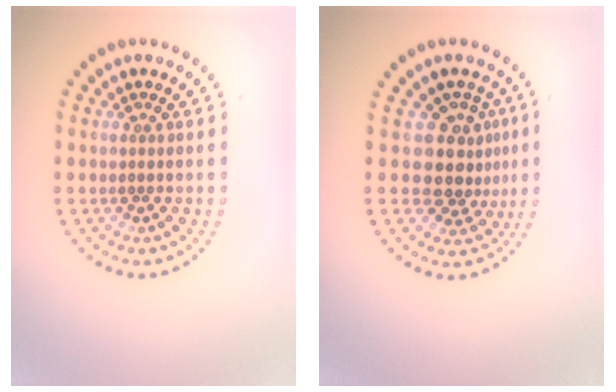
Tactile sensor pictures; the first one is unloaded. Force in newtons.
{"total": 4.0, "press": 3.2, "slide": 2.4}